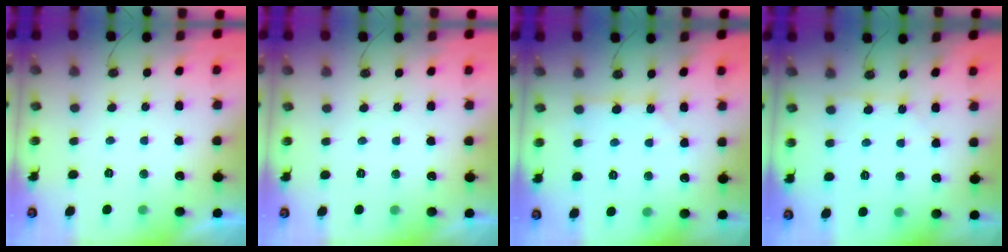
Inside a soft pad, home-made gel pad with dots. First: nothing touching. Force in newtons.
{"total": 0.0}
{"total": 1.8, "press": 1.8, "slide": 0.3}
{"total": 3.2, "press": 3.2, "slide": 0.3}